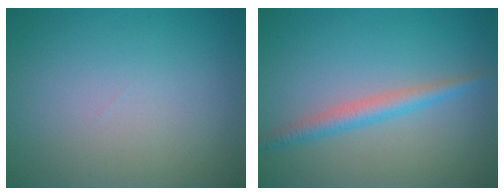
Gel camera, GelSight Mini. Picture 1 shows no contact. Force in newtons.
{"total": 2.5, "press": 2.5, "slide": 0.1}